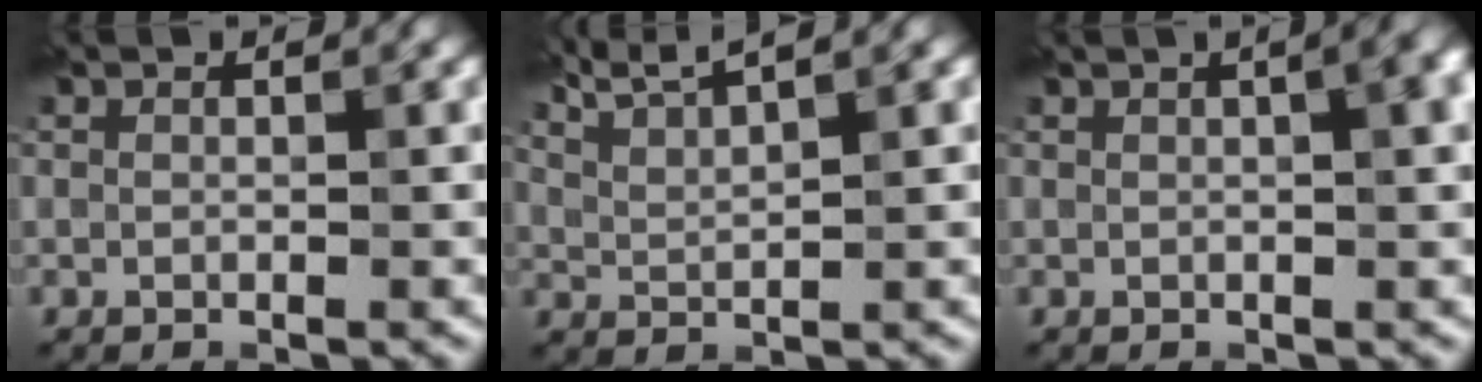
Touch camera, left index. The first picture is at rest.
{"total": 4.9, "force": [4.1, 1.0, 2.5], "torque": [-0.043, 0.016, 0.060]}
{"total": 6.8, "force": [2.1, 3.2, 5.7], "torque": [-0.021, 0.039, -0.002]}